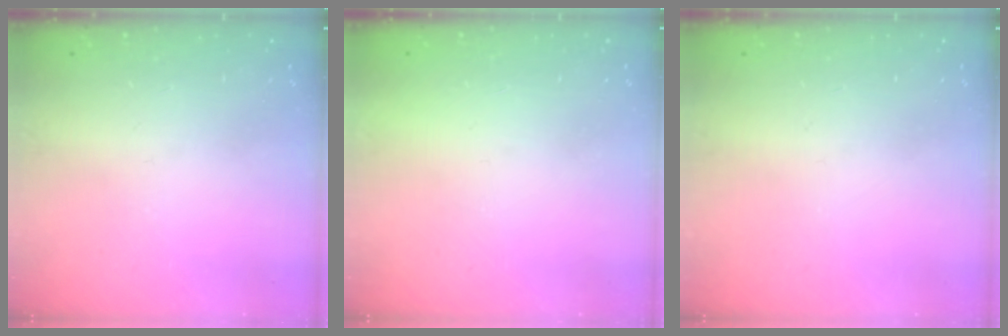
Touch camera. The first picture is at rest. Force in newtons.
{"total": 1.5, "press": 1.5, "slide": 0.1}
{"total": 0.0}